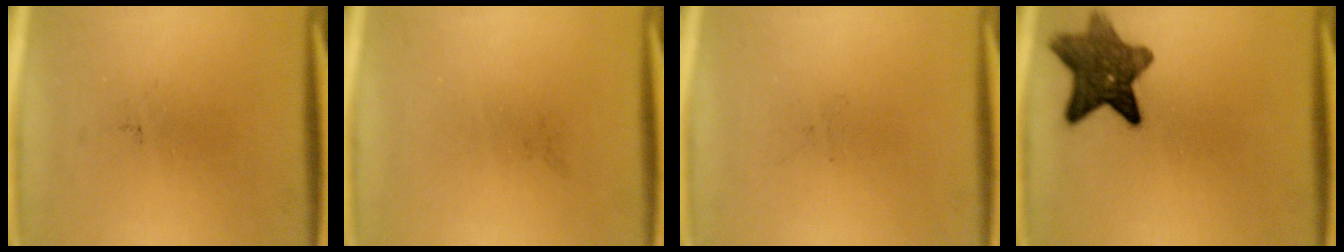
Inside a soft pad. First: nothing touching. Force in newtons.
{"total": 0.0}
{"total": 0.0}
{"total": 9.9}